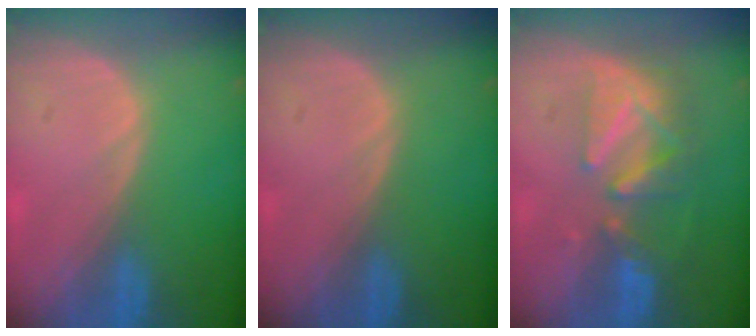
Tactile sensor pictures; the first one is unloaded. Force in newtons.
{"total": 0.0}
{"total": 8.2, "press": 7.5, "slide": 3.4}